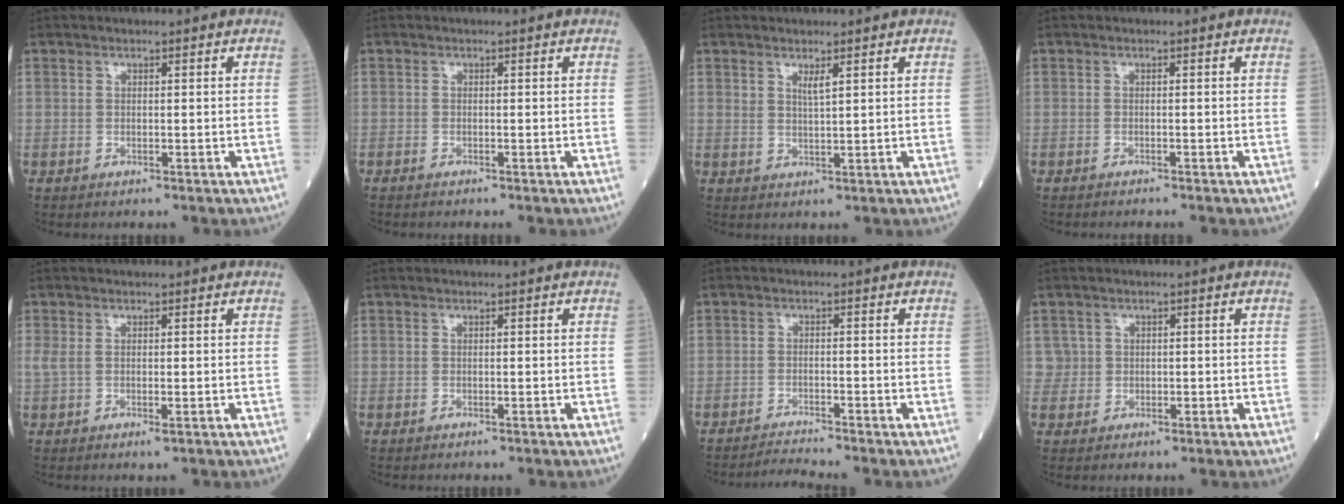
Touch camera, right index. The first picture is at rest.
{"total": 0.6, "force": [-0.6, 0.0, 0.2], "torque": [-0.004, -0.001, -0.011]}
{"total": 1.8, "force": [1.2, 0.1, 1.4], "torque": [-0.031, -0.006, 0.022]}
{"total": 2.0, "force": [-1.8, 0.1, 0.8], "torque": [-0.012, -0.002, -0.022]}
{"total": 2.1, "force": [0.0, 0.6, 2.1], "torque": [-0.048, 0.000, 0.006]}
{"total": 0.0}
{"total": 2.8, "force": [-2.6, -1.2, -0.1], "torque": [-0.006, -0.018, -0.047]}
{"total": 2.3, "force": [0.6, 2.2, -0.2], "torque": [0.019, 0.006, 0.006]}